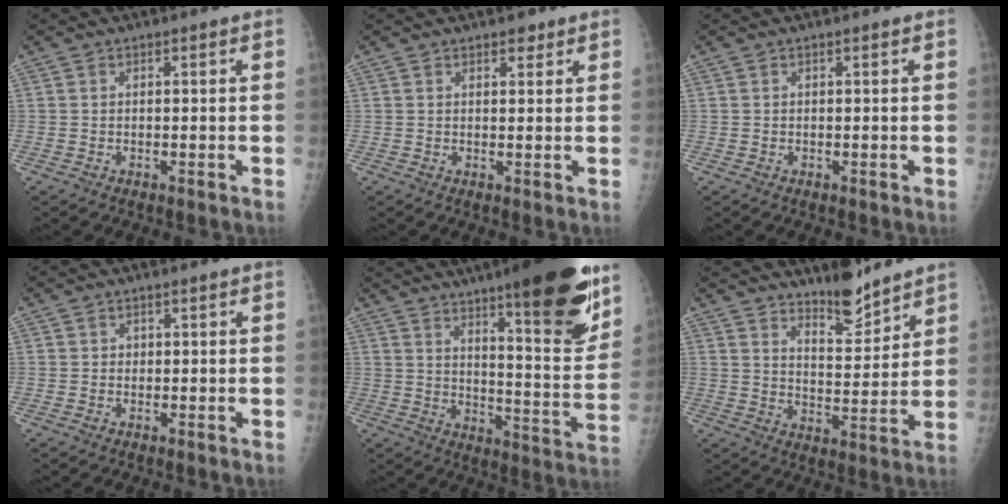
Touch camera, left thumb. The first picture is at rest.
{"total": 2.1, "force": [1.5, 1.1, 0.9], "torque": [0.001, -0.007, 0.017]}
{"total": 0.0}
{"total": 0.8, "force": [0.1, 0.7, 0.2], "torque": [0.005, 0.001, 0.003]}
{"total": 22.6, "force": [14.3, 4.0, 17.0], "torque": [-0.211, -0.077, 0.212]}
{"total": 8.9, "force": [7.5, 2.4, 4.1], "torque": [-0.047, -0.066, 0.128]}